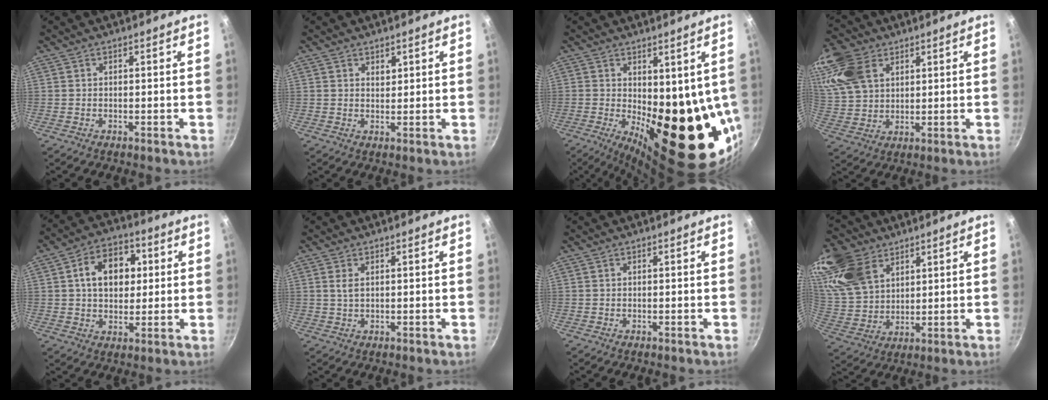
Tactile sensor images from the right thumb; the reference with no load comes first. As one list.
[{"total": 1.5, "force": [0.9, 1.0, 0.6], "torque": [-0.002, -0.006, 0.013]}, {"total": 19.6, "force": [-1.2, 9.0, 17.3], "torque": [-0.199, -0.037, 0.003]}, {"total": 13.8, "force": [6.6, 9.3, 7.7], "torque": [-0.153, -0.011, 0.134]}, {"total": 12.1, "force": [2.4, 8.6, 8.1], "torque": [-0.095, 0.010, 0.029]}, {"total": 1.8, "force": [0.6, 0.9, 1.5], "torque": [-0.029, -0.003, 0.013]}, {"total": 0.0}, {"total": 19.3, "force": [10.8, 12.7, 9.6], "torque": [-0.208, -0.011, 0.220]}]